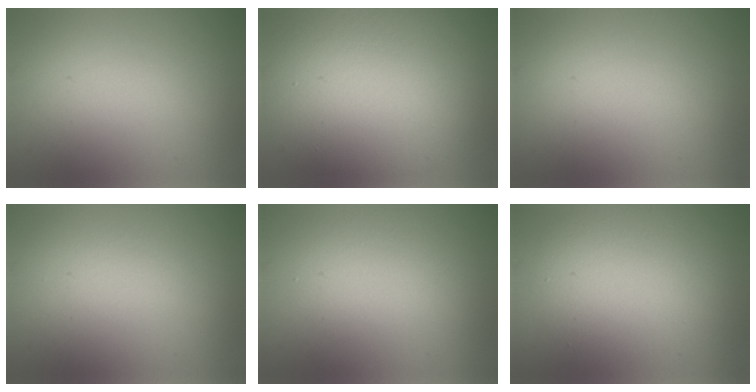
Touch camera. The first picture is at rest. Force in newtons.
{"total": 12.9, "press": 12.9, "slide": 0.4}
{"total": 0.0}
{"total": 0.7, "press": 0.7, "slide": 0.0}
{"total": 2.7, "press": 2.7, "slide": 0.0}
{"total": 5.2, "press": 5.2, "slide": 0.1}